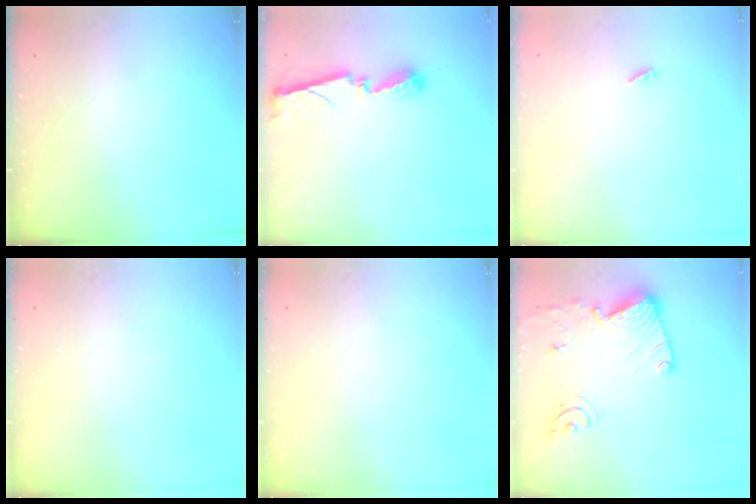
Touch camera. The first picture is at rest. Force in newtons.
{"total": 8.7, "press": 8.7, "slide": 0.4}
{"total": 1.9, "press": 1.9, "slide": 0.3}
{"total": 0.0}
{"total": 0.0}
{"total": 14.7, "press": 14.7, "slide": 0.7}